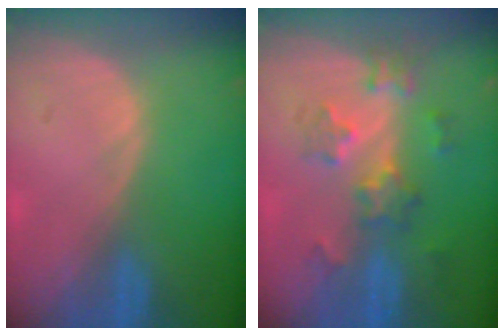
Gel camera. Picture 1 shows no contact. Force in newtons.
{"total": 6.5, "press": 5.9, "slide": 2.7}